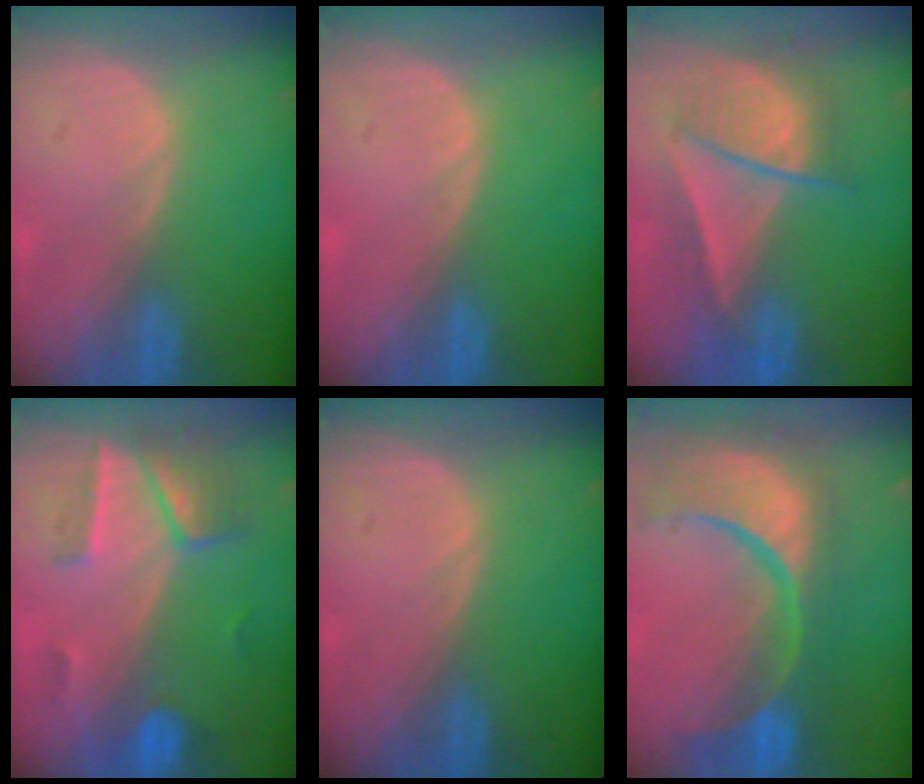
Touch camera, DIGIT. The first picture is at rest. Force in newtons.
{"total": 0.0}
{"total": 7.4, "press": 7.2, "slide": 1.6}
{"total": 7.2, "press": 6.4, "slide": 3.4}
{"total": 0.0}
{"total": 14.5, "press": 11.5, "slide": 8.9}